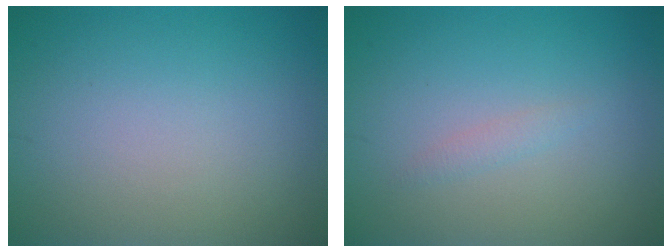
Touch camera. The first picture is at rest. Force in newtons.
{"total": 0.8, "press": 0.8, "slide": 0.0}